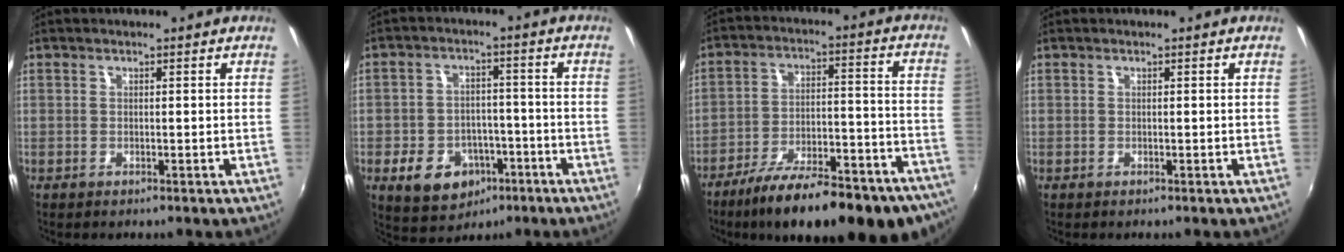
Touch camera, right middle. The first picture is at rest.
{"total": 11.4, "force": [-5.7, 8.2, 5.5], "torque": [-0.130, 0.015, -0.072]}
{"total": 27.4, "force": [-21.3, 8.1, 15.3], "torque": [-0.238, -0.028, -0.289]}
{"total": 0.0}